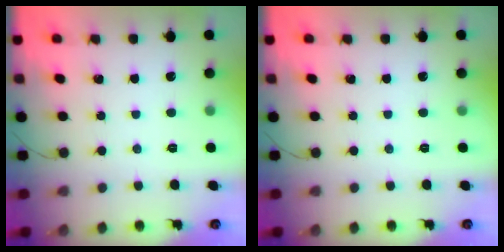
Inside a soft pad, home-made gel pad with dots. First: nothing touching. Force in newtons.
{"total": 0.0}